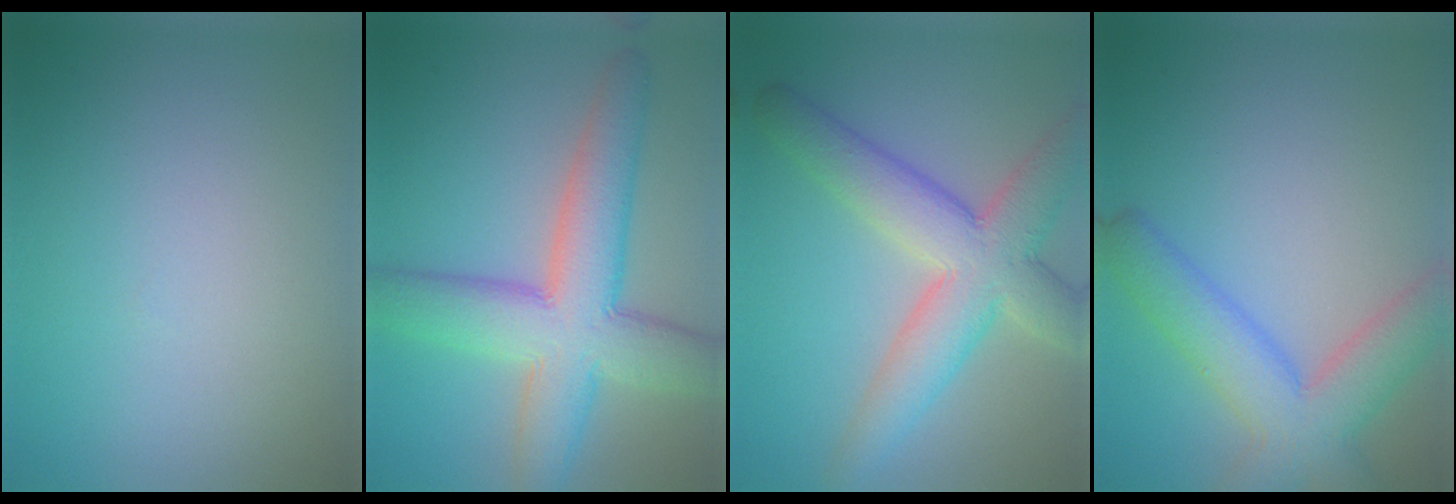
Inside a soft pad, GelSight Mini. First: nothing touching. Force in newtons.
{"total": 9.0, "press": 9.0, "slide": 0.6}
{"total": 8.0, "press": 8.0, "slide": 0.5}
{"total": 6.3, "press": 6.2, "slide": 0.4}